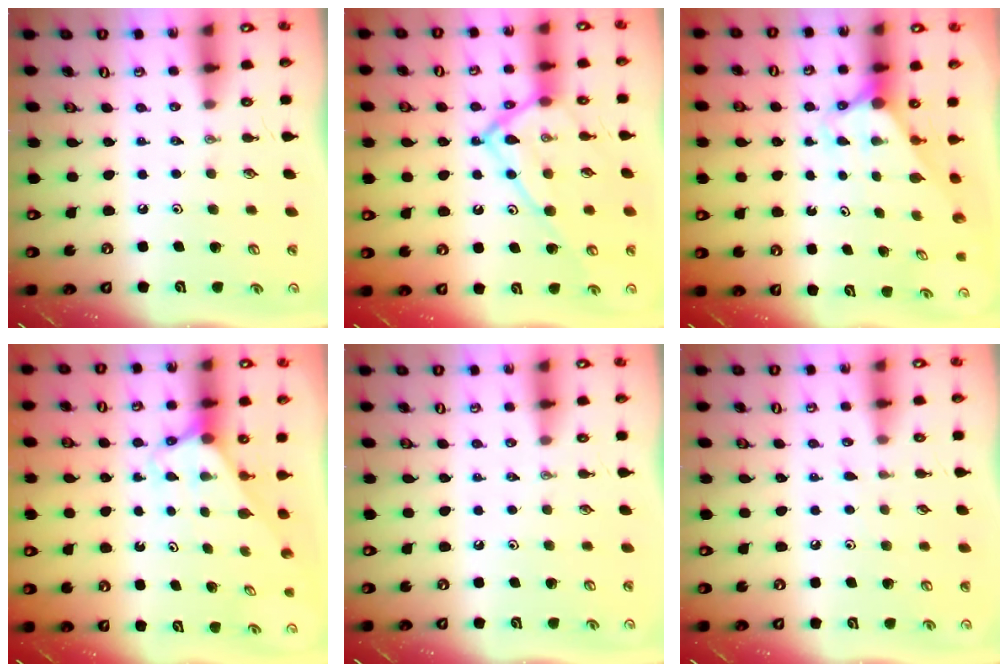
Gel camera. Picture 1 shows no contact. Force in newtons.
{"total": 16.7, "press": 16.7, "slide": 1.2}
{"total": 2.9, "press": 2.9, "slide": 0.0}
{"total": 2.7, "press": 2.7, "slide": 0.2}
{"total": 0.0}
{"total": 3.4, "press": 3.4, "slide": 0.4}